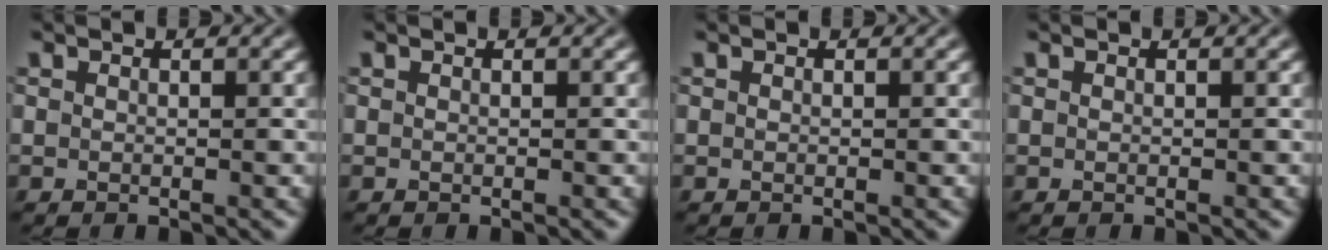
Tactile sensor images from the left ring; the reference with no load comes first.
{"total": 0.0}
{"total": 0.0}
{"total": 0.0}